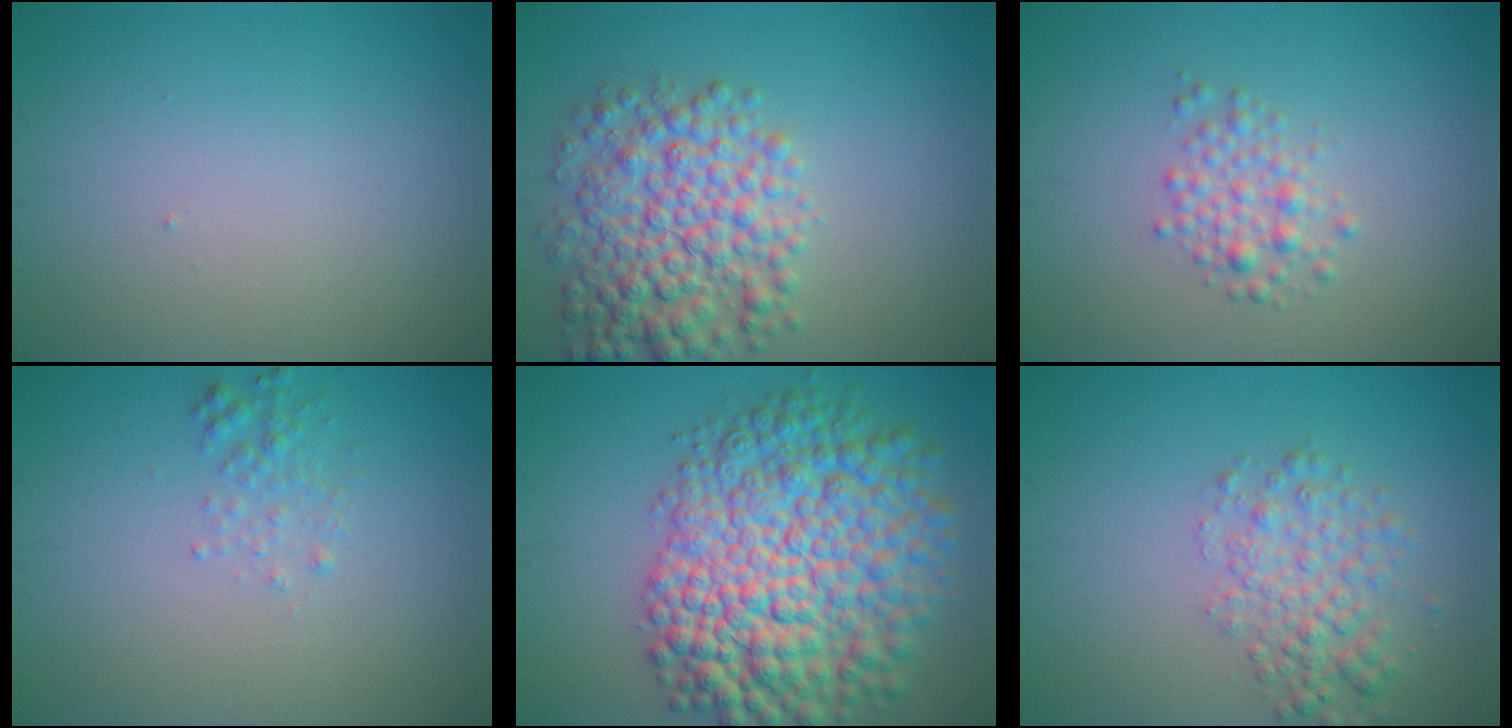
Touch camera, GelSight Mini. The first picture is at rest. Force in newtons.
{"total": 6.7, "press": 6.7, "slide": 0.1}
{"total": 2.2, "press": 2.2, "slide": 0.1}
{"total": 1.4, "press": 1.4, "slide": 0.1}
{"total": 12.5, "press": 12.5, "slide": 0.3}
{"total": 3.4, "press": 3.4, "slide": 0.1}